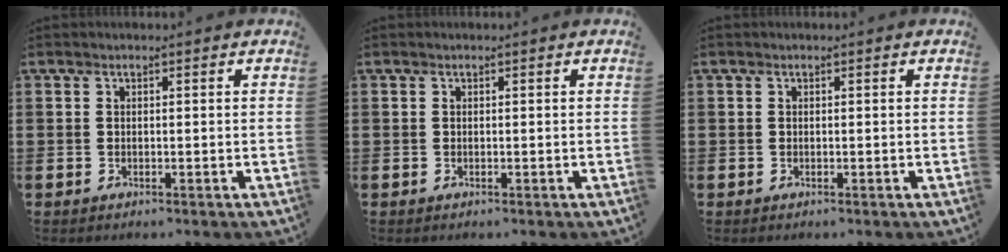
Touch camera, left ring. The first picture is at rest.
{"total": 0.0}
{"total": 0.0}